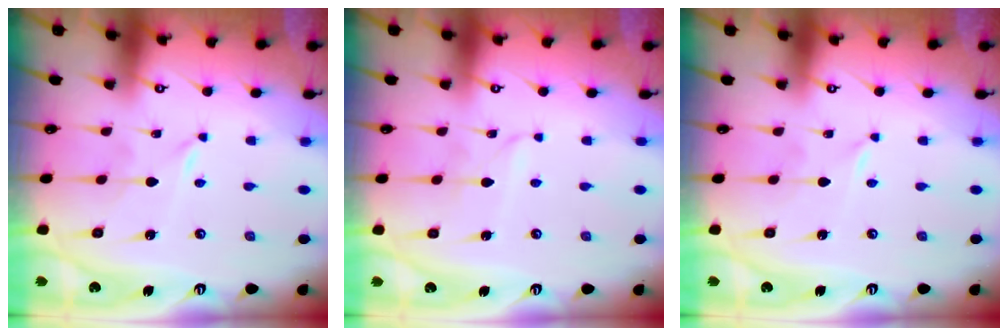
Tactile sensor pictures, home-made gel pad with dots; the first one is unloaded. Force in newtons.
{"total": 2.2, "press": 2.2, "slide": 0.2}
{"total": 0.0}